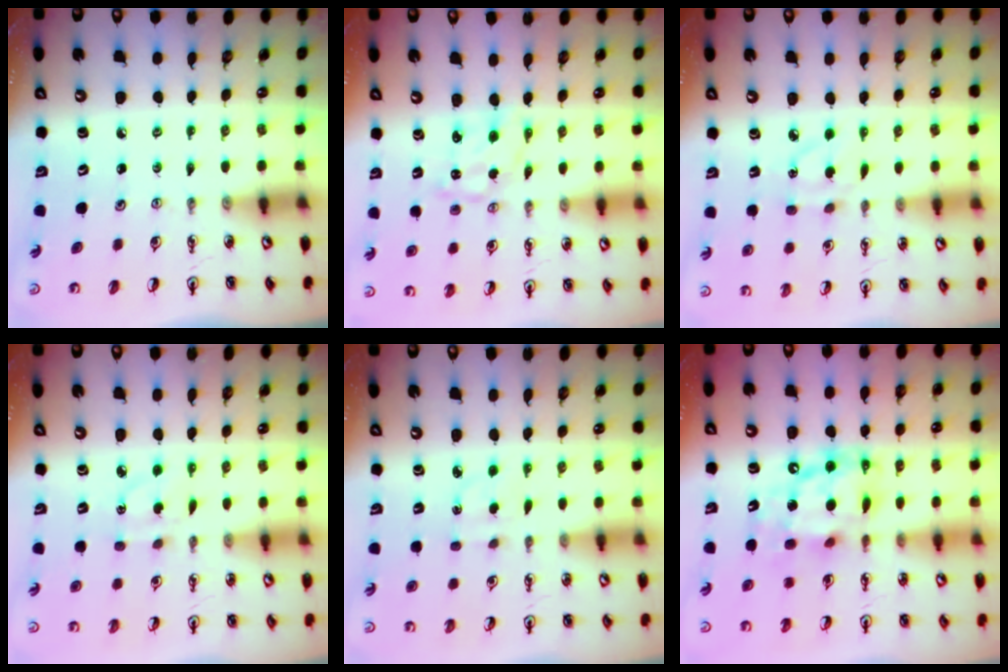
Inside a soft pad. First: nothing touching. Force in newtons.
{"total": 1.4, "press": 1.4, "slide": 0.0}
{"total": 5.7, "press": 5.7, "slide": 0.7}
{"total": 3.1, "press": 3.0, "slide": 0.8}
{"total": 1.7, "press": 1.6, "slide": 0.6}
{"total": 13.9, "press": 13.9, "slide": 1.1}